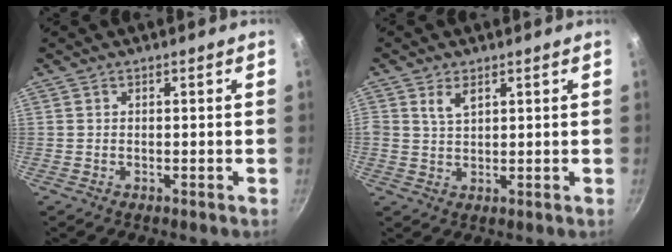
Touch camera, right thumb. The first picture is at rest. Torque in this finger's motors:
{"motor_torque": [-0.04, 0.08, 0.44, 0.26, 0.05]}